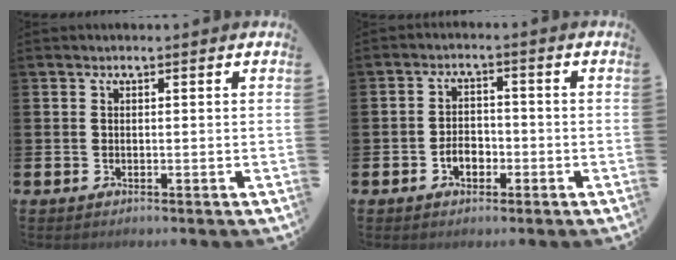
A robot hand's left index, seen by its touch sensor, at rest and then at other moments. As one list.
[{"total": 3.1, "force": [-1.3, 2.1, 1.8], "torque": [-0.026, 0.000, -0.028]}]